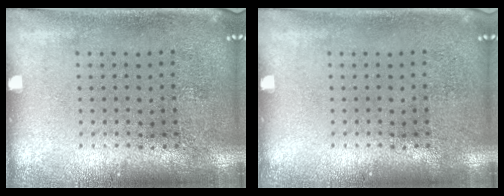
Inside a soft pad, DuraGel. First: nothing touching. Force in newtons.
{"total": 0.0}